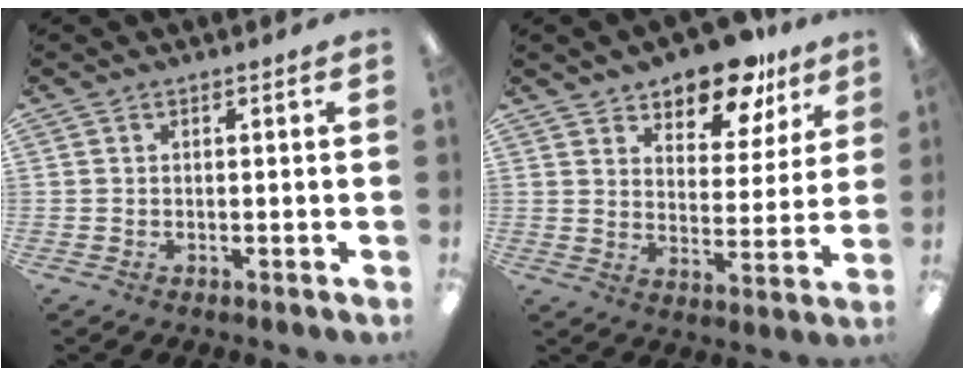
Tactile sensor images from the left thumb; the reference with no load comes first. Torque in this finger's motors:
{"motor_torque": [0.31, 0.29, -0.06, 0.15, 0.09]}